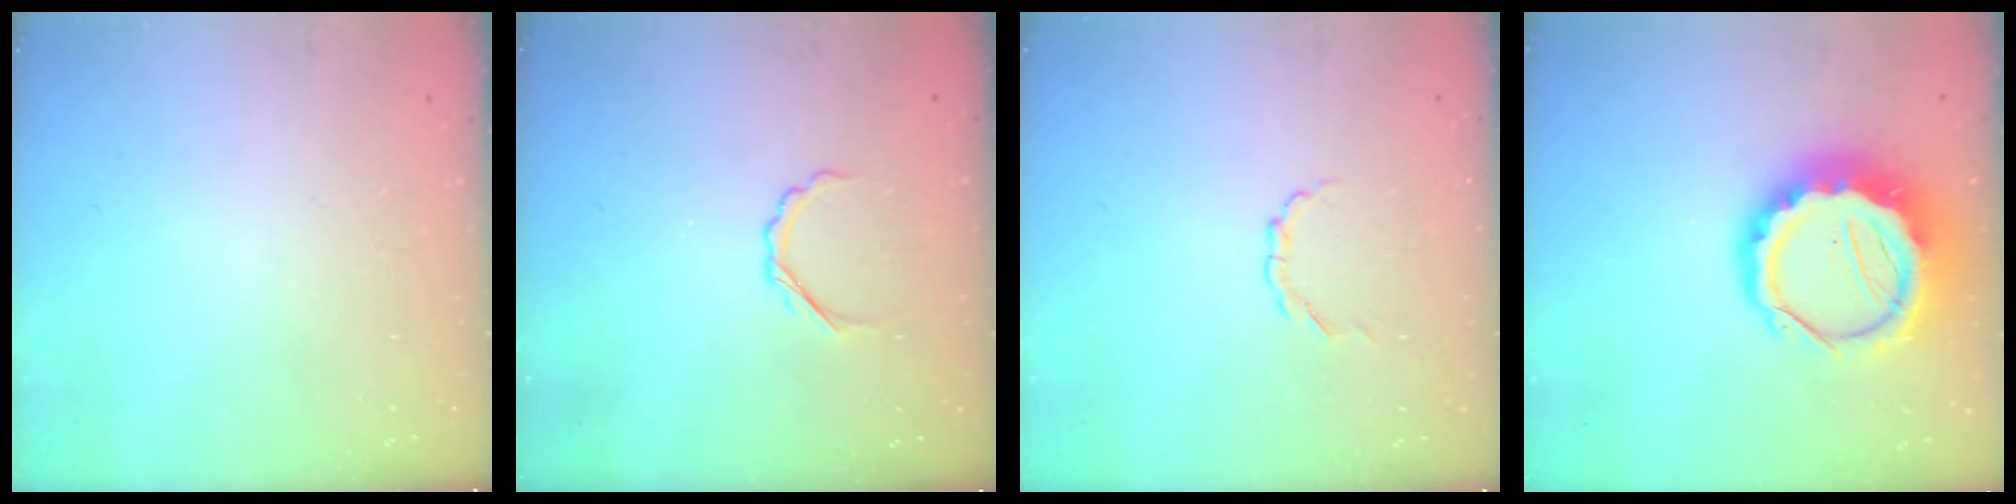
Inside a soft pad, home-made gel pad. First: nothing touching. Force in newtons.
{"total": 3.1, "press": 2.9, "slide": 1.1}
{"total": 2.1, "press": 2.0, "slide": 0.6}
{"total": 13.2, "press": 12.9, "slide": 2.9}